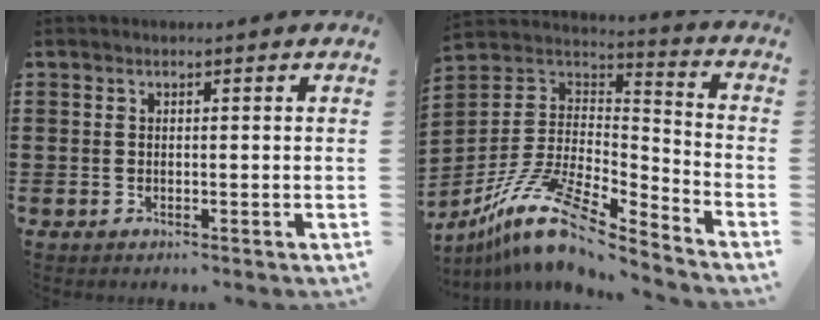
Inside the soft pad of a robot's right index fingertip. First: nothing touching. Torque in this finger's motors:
{"motor_torque": [-0.12, -0.08, 0.05, -0.01]}